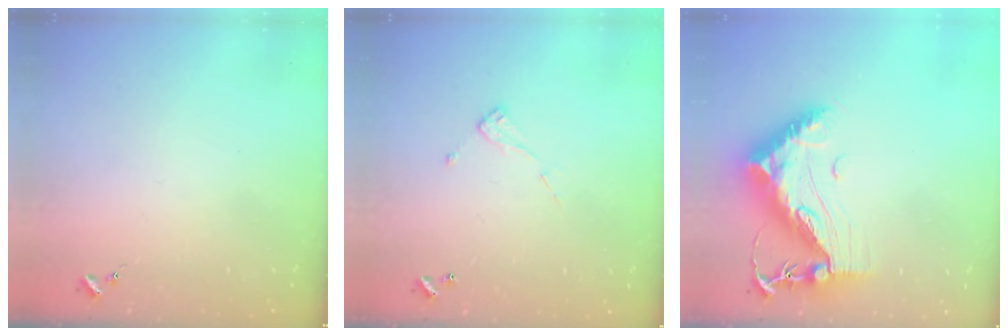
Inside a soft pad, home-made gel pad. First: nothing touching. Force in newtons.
{"total": 6.9, "press": 6.9, "slide": 0.3}
{"total": 19.1, "press": 19.1, "slide": 1.6}